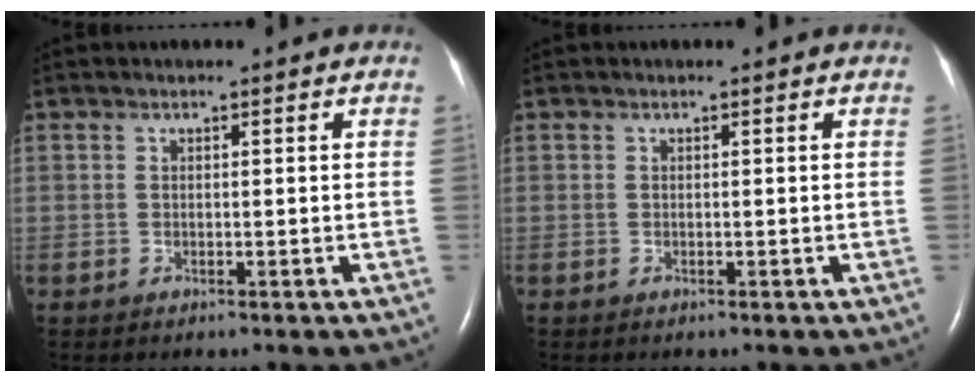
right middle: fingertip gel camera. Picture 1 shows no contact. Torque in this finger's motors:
{"motor_torque": [0.21, -0.21, -0.69, -0.19]}